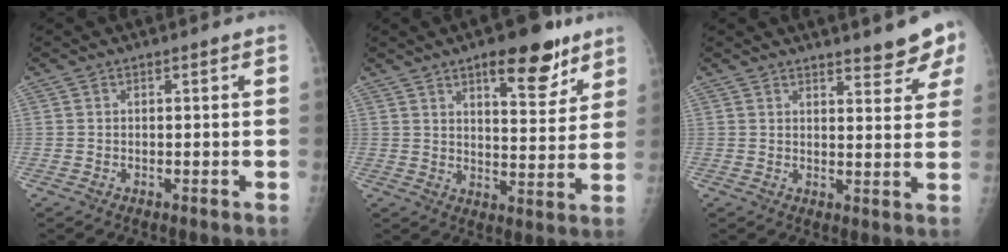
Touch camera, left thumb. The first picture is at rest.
{"total": 12.5, "force": [7.8, 4.6, 8.6], "torque": [-0.085, -0.043, 0.110]}
{"total": 6.2, "force": [5.2, 1.5, 3.1], "torque": [-0.017, -0.031, 0.054]}